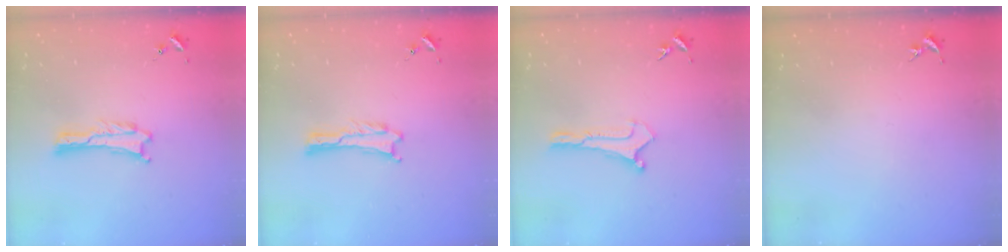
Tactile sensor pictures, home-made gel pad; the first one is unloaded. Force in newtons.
{"total": 0.0}
{"total": 0.0}
{"total": 0.0}